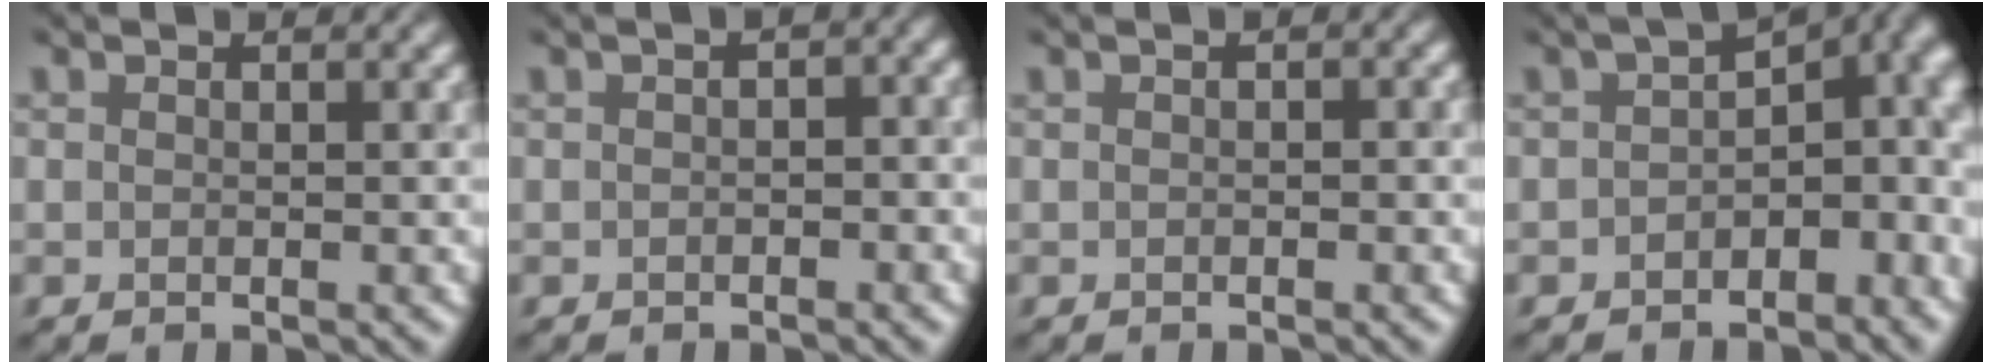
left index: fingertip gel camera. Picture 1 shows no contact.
{"total": 2.4, "force": [0.1, 1.2, 2.1], "torque": [-0.022, 0.005, -0.005]}
{"total": 0.7, "force": [-0.1, 0.2, 0.6], "torque": [-0.011, 0.000, -0.003]}
{"total": 8.1, "force": [-0.8, 5.2, 6.2], "torque": [-0.047, 0.010, -0.018]}